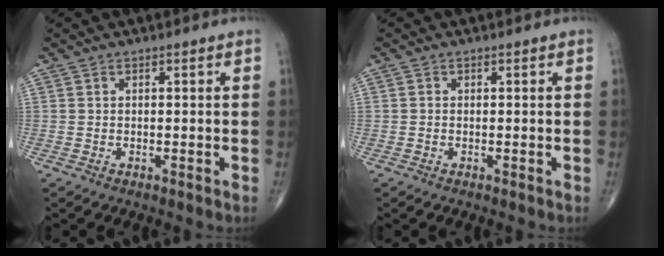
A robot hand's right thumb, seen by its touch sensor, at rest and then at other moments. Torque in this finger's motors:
{"motor_torque": [-0.35, 0.06, 0.14, 0.08, 0.00]}